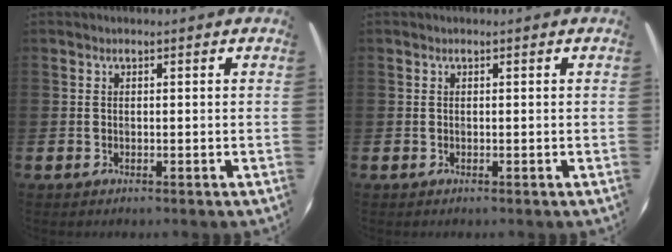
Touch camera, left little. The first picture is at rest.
{"total": 0.0}